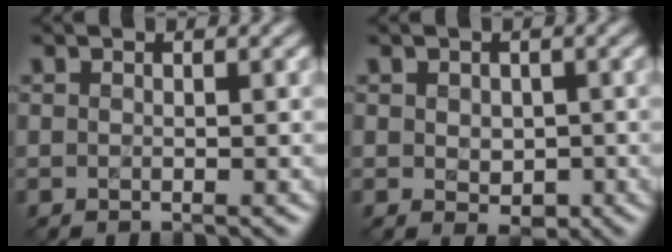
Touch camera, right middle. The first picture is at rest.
{"total": 2.0, "force": [-0.1, 1.5, 1.2], "torque": [-0.016, -0.003, 0.000]}